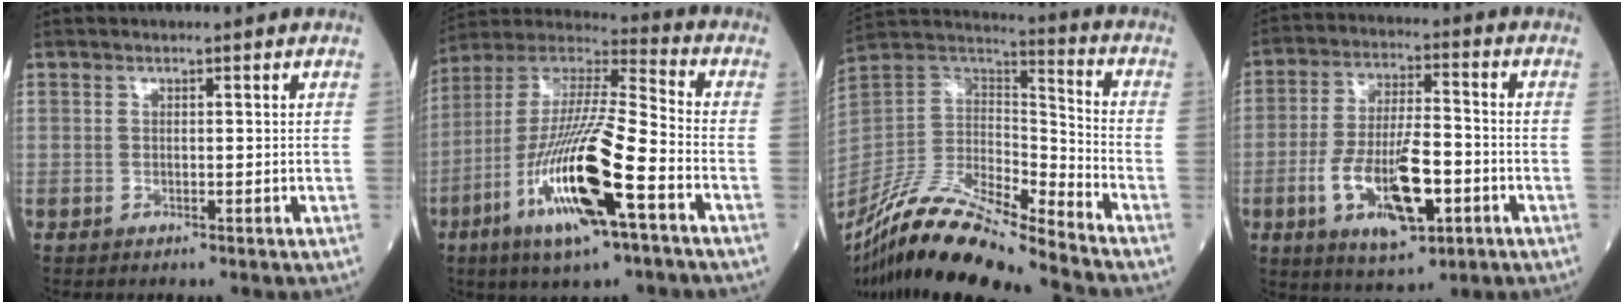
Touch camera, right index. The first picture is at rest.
{"total": 19.9, "force": [-7.8, 2.1, 18.2], "torque": [-0.388, -0.029, -0.146]}
{"total": 18.9, "force": [-16.3, 1.3, 9.6], "torque": [-0.197, 0.006, -0.307]}
{"total": 13.0, "force": [-4.3, 4.1, 11.6], "torque": [-0.223, -0.005, -0.070]}